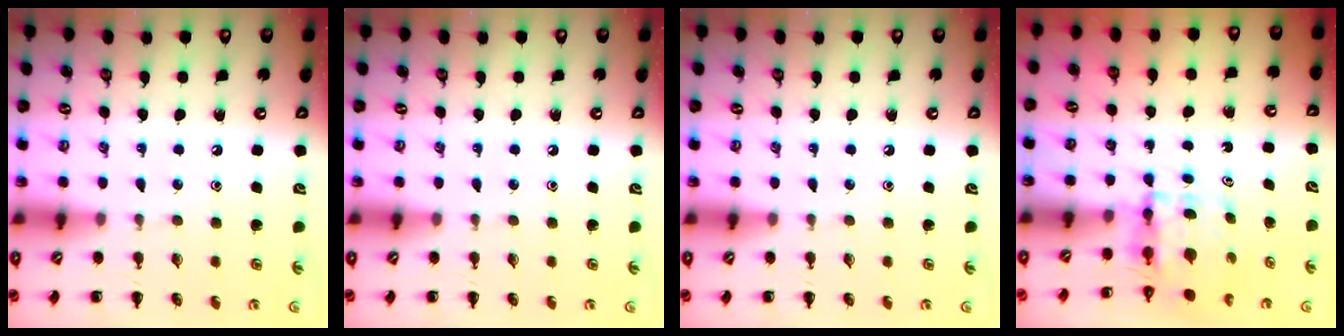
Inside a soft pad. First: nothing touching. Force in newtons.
{"total": 0.0}
{"total": 0.0}
{"total": 3.9, "press": 3.9, "slide": 0.3}